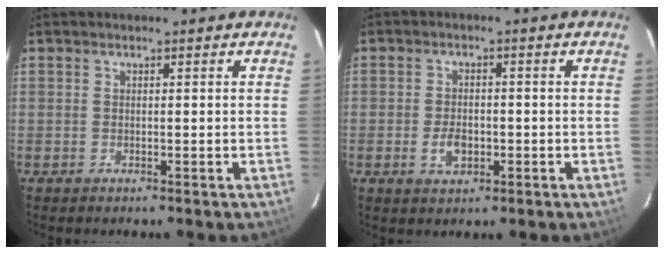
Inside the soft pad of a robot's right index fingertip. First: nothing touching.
{"total": 4.2, "force": [-1.2, 2.8, 3.0], "torque": [-0.057, -0.001, -0.016]}